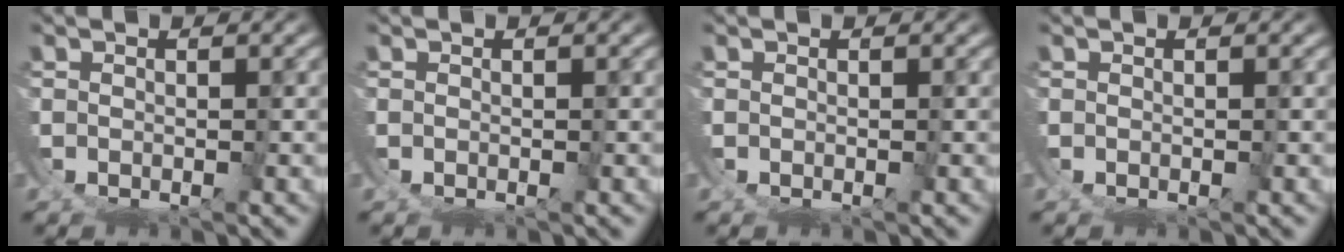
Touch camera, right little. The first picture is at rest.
{"total": 0.0}
{"total": 0.0}
{"total": 0.0}